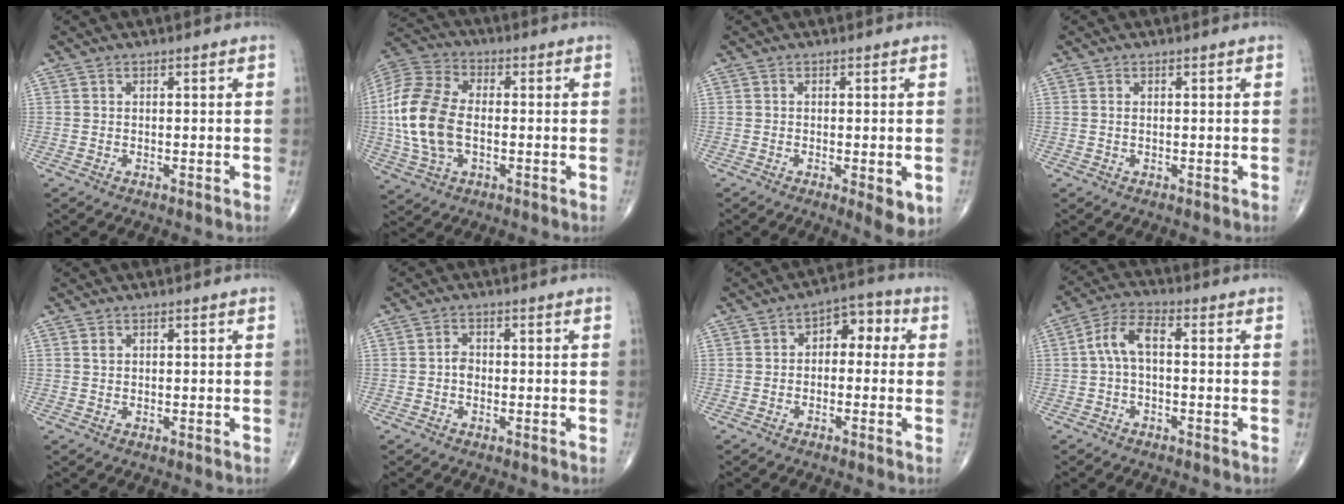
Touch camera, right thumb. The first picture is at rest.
{"total": 15.9, "force": [-1.3, 9.5, 12.7], "torque": [-0.279, 0.017, -0.027]}
{"total": 4.9, "force": [-1.4, 1.4, 4.5], "torque": [-0.060, -0.013, -0.018]}
{"total": 0.0}
{"total": 0.7, "force": [0.3, 0.5, 0.4], "torque": [-0.006, -0.001, 0.007]}
{"total": 1.7, "force": [-0.4, 1.3, 1.1], "torque": [-0.007, 0.006, -0.012]}
{"total": 6.2, "force": [0.4, 4.0, 4.7], "torque": [-0.030, 0.030, -0.009]}
{"total": 6.2, "force": [-0.1, 2.9, 5.4], "torque": [-0.107, 0.026, -0.013]}